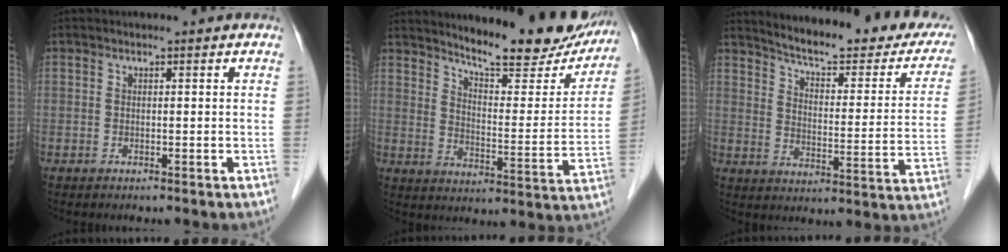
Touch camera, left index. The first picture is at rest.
{"total": 19.5, "force": [17.3, 3.5, 8.2], "torque": [-0.102, -0.043, 0.224]}
{"total": 22.8, "force": [20.3, 3.9, 9.5], "torque": [-0.122, -0.056, 0.246]}